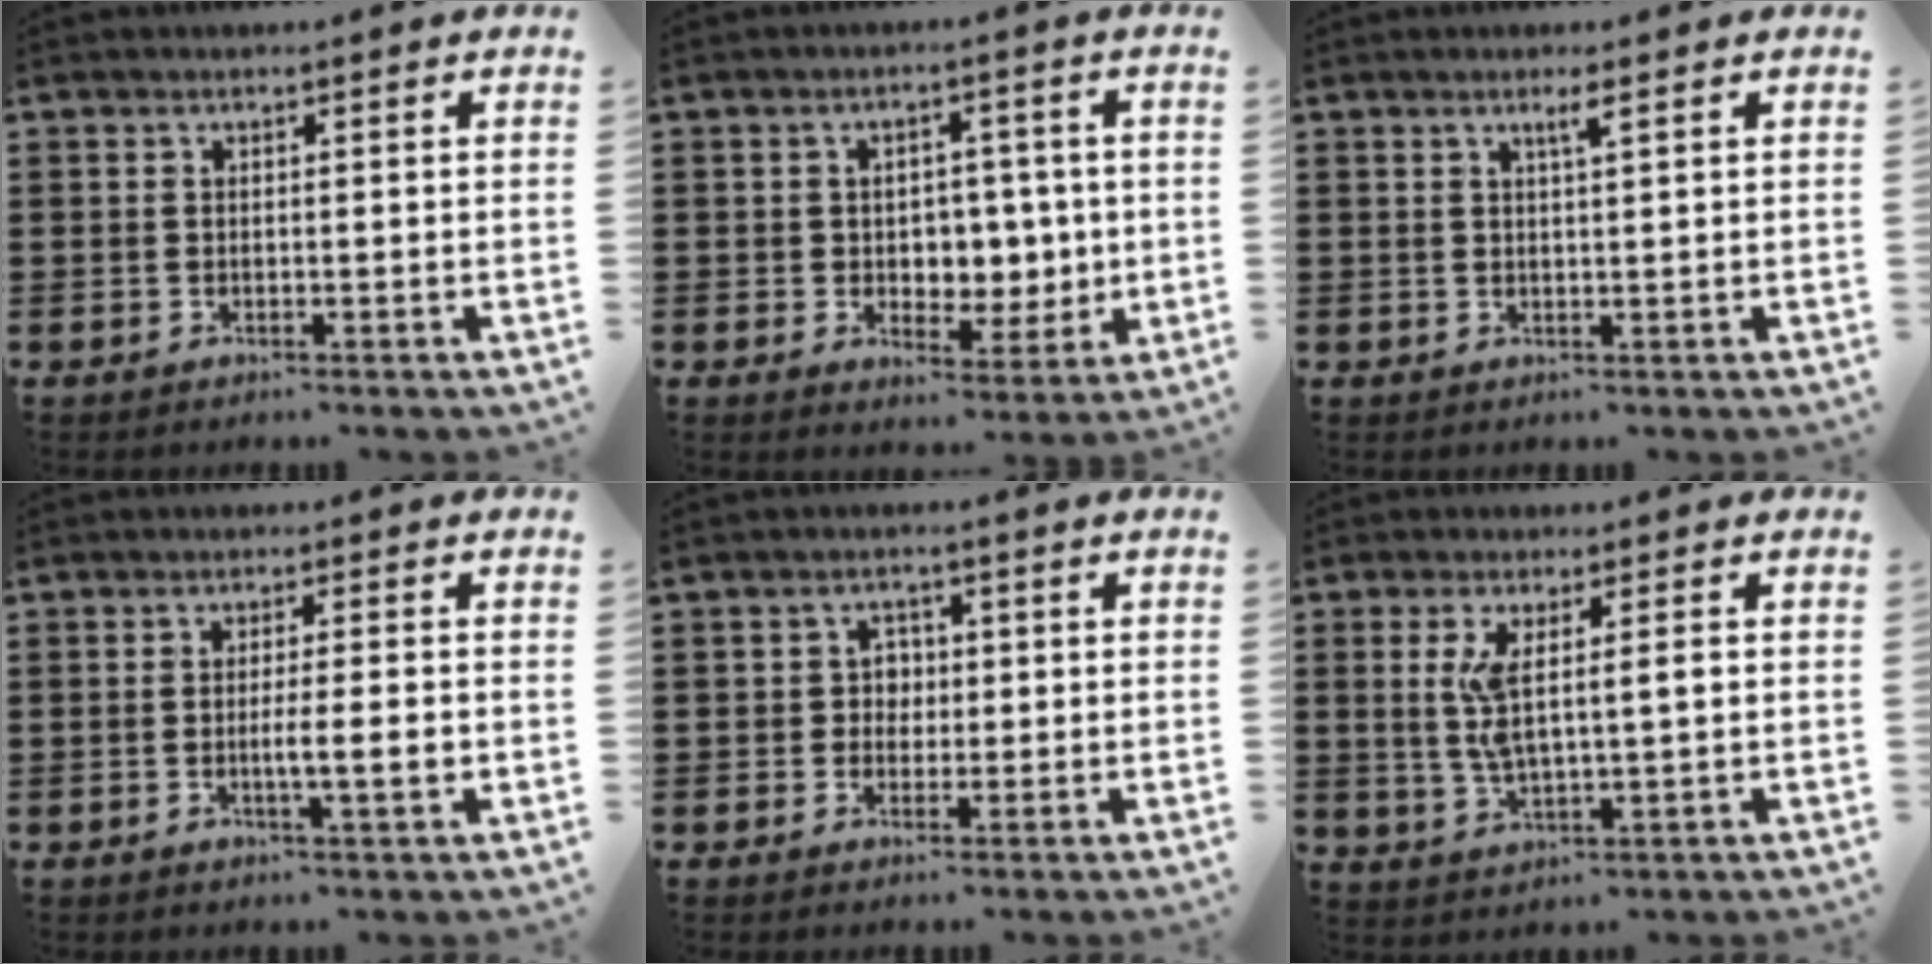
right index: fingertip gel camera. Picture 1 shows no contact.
{"total": 4.7, "force": [0.6, 4.2, 1.9], "torque": [-0.032, 0.005, 0.004]}
{"total": 1.7, "force": [0.9, 0.0, 1.4], "torque": [-0.028, 0.001, 0.015]}
{"total": 3.8, "force": [-0.8, 0.2, 3.7], "torque": [-0.063, -0.003, -0.015]}
{"total": 2.3, "force": [0.0, 2.1, 0.9], "torque": [-0.026, 0.009, -0.004]}
{"total": 5.7, "force": [0.9, 1.5, 5.4], "torque": [-0.112, 0.000, 0.012]}